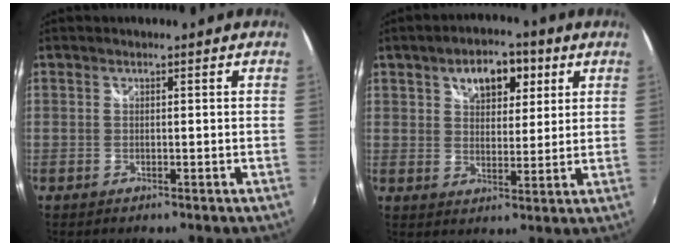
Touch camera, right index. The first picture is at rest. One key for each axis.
{"total": 9.4, "fx": 4.7, "fy": 5.4, "fz": 6.1, "tx": -0.093, "ty": 0.026, "tz": 0.074}